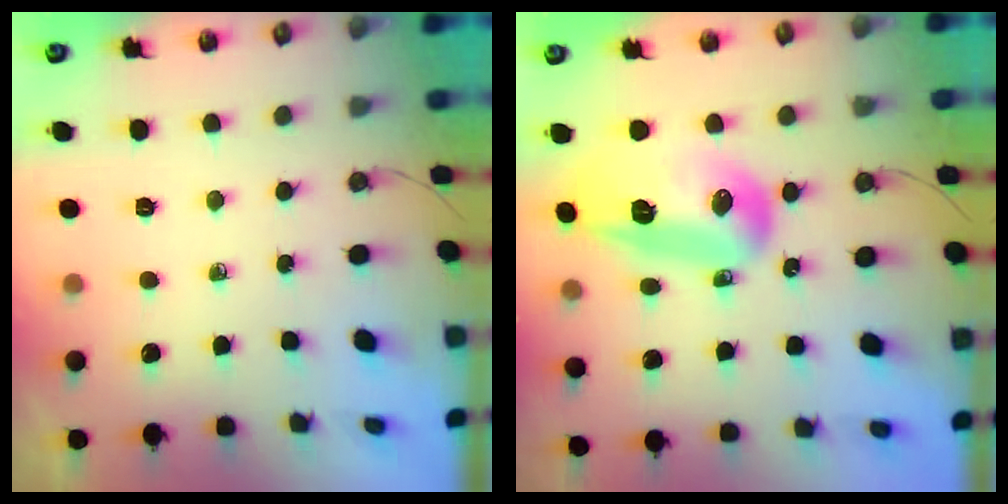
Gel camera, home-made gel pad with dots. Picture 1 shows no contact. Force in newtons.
{"total": 17.7, "press": 17.0, "slide": 4.6}